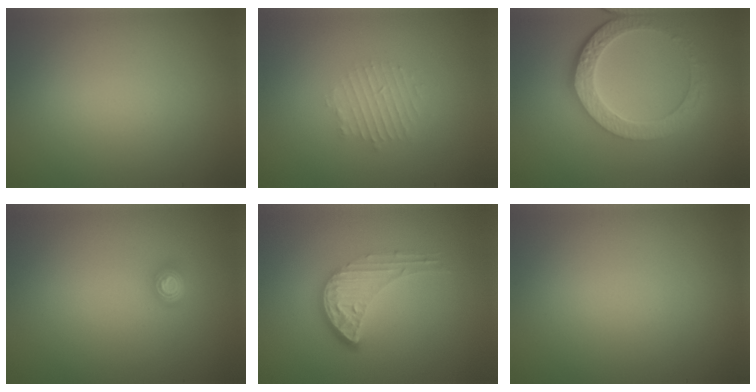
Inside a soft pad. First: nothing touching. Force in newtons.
{"total": 1.8, "press": 1.7, "slide": 0.4}
{"total": 6.0, "press": 4.5, "slide": 3.9}
{"total": 1.7, "press": 1.2, "slide": 1.1}
{"total": 3.5, "press": 2.9, "slide": 2.0}
{"total": 0.0}